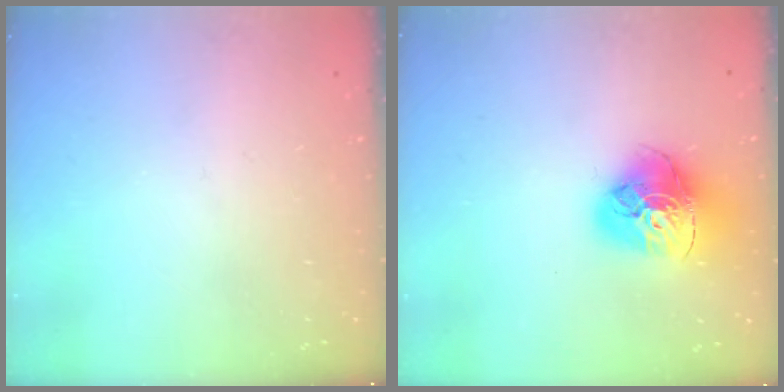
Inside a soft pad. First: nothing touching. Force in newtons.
{"total": 16.4, "press": 16.4, "slide": 1.5}